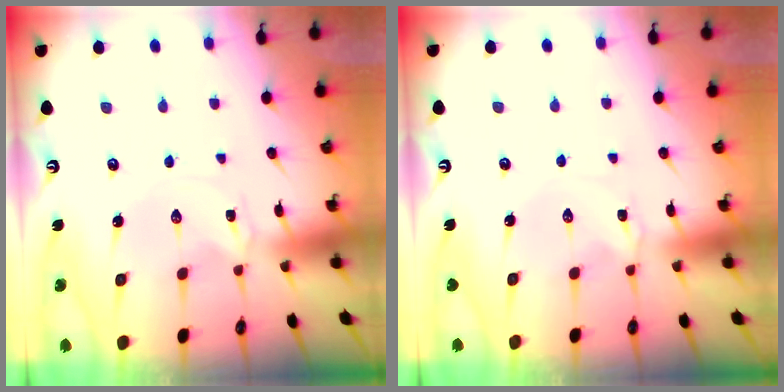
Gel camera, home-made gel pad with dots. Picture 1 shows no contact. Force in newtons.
{"total": 1.1, "press": 1.1, "slide": 0.2}